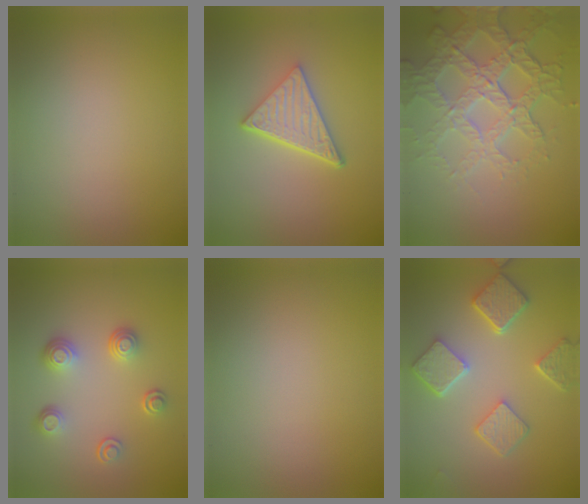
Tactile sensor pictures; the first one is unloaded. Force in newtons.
{"total": 5.2, "press": 3.7, "slide": 3.6}
{"total": 7.4, "press": 5.3, "slide": 5.2}
{"total": 3.7, "press": 2.7, "slide": 2.6}
{"total": 0.0}
{"total": 5.5, "press": 4.4, "slide": 3.2}